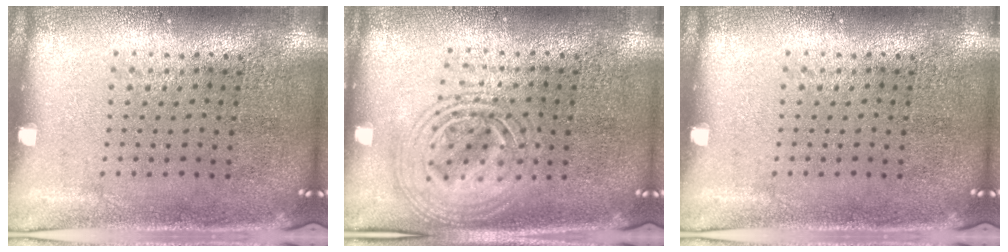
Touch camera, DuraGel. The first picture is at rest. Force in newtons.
{"total": 2.7, "press": 2.7, "slide": 0.3}
{"total": 0.0}